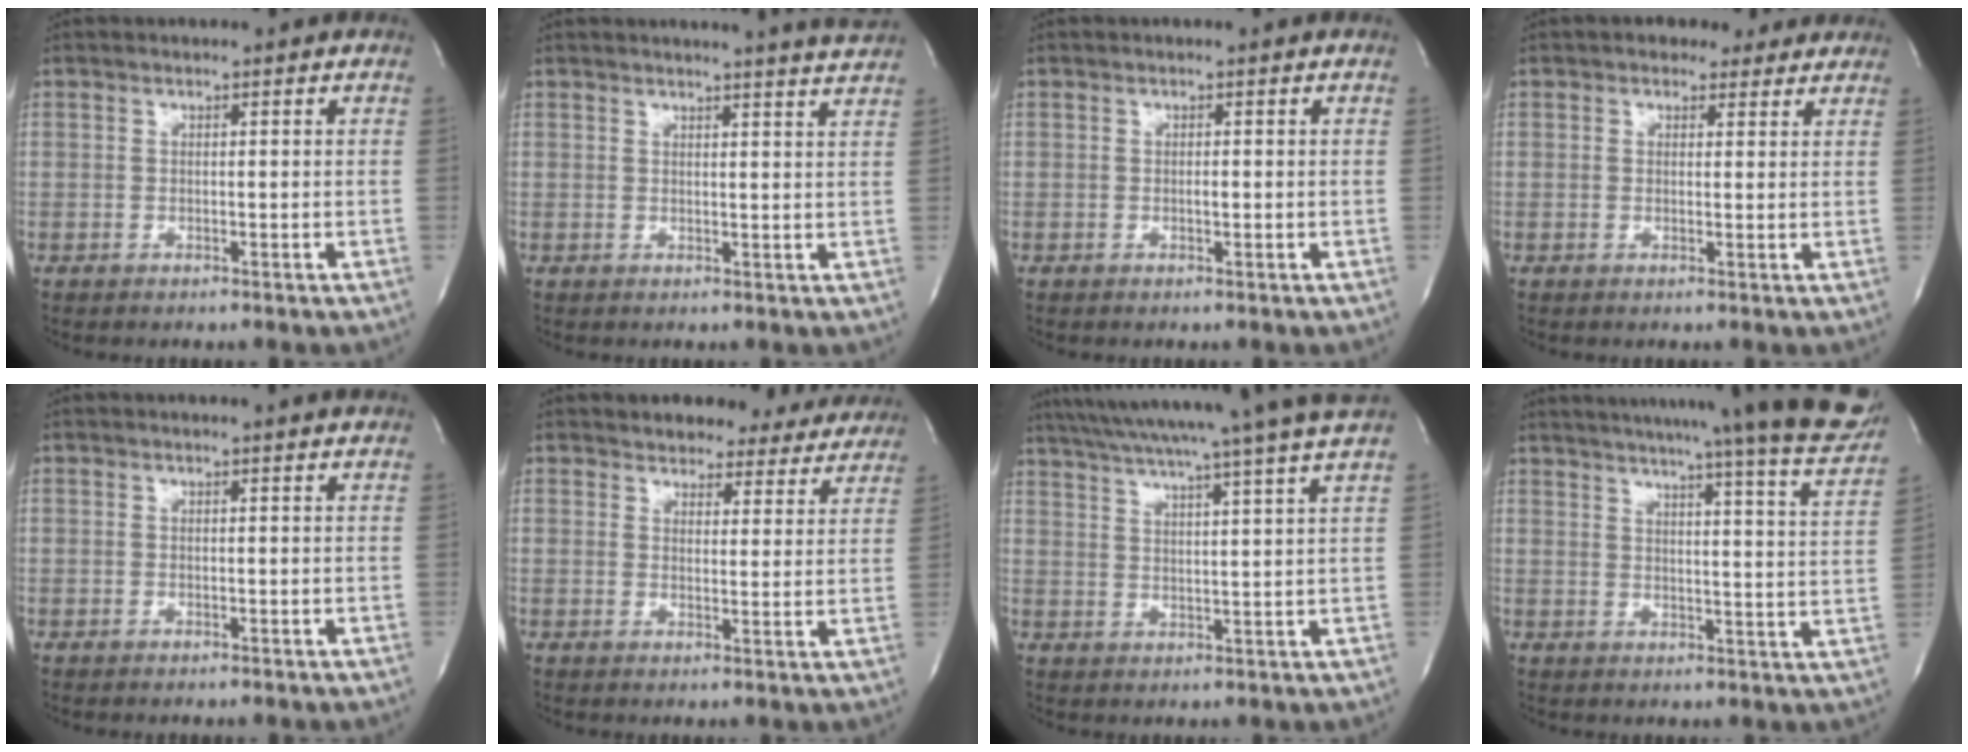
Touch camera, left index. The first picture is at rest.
{"total": 6.7, "force": [6.2, -1.4, 2.0], "torque": [-0.028, -0.026, 0.055]}
{"total": 0.5, "force": [-0.3, 0.1, 0.4], "torque": [-0.006, -0.003, -0.006]}
{"total": 3.8, "force": [2.9, 2.2, 1.1], "torque": [-0.008, 0.009, 0.031]}
{"total": 1.6, "force": [1.5, -0.5, 0.4], "torque": [-0.014, -0.004, 0.014]}
{"total": 12.1, "force": [11.0, 4.4, 2.1], "torque": [0.004, -0.016, 0.112]}
{"total": 20.9, "force": [18.0, -1.9, 10.5], "torque": [-0.180, -0.021, 0.245]}
{"total": 27.7, "force": [24.5, 0.4, 12.9], "torque": [-0.193, -0.075, 0.292]}